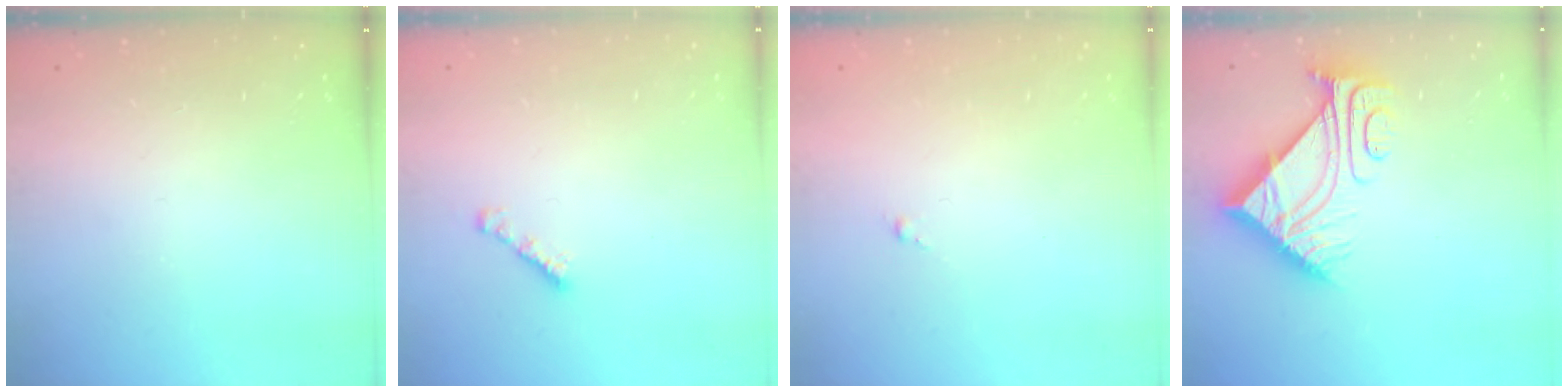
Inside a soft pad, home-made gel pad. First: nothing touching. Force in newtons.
{"total": 1.9, "press": 1.9, "slide": 0.5}
{"total": 0.5, "press": 0.4, "slide": 0.4}
{"total": 9.9, "press": 9.8, "slide": 0.9}